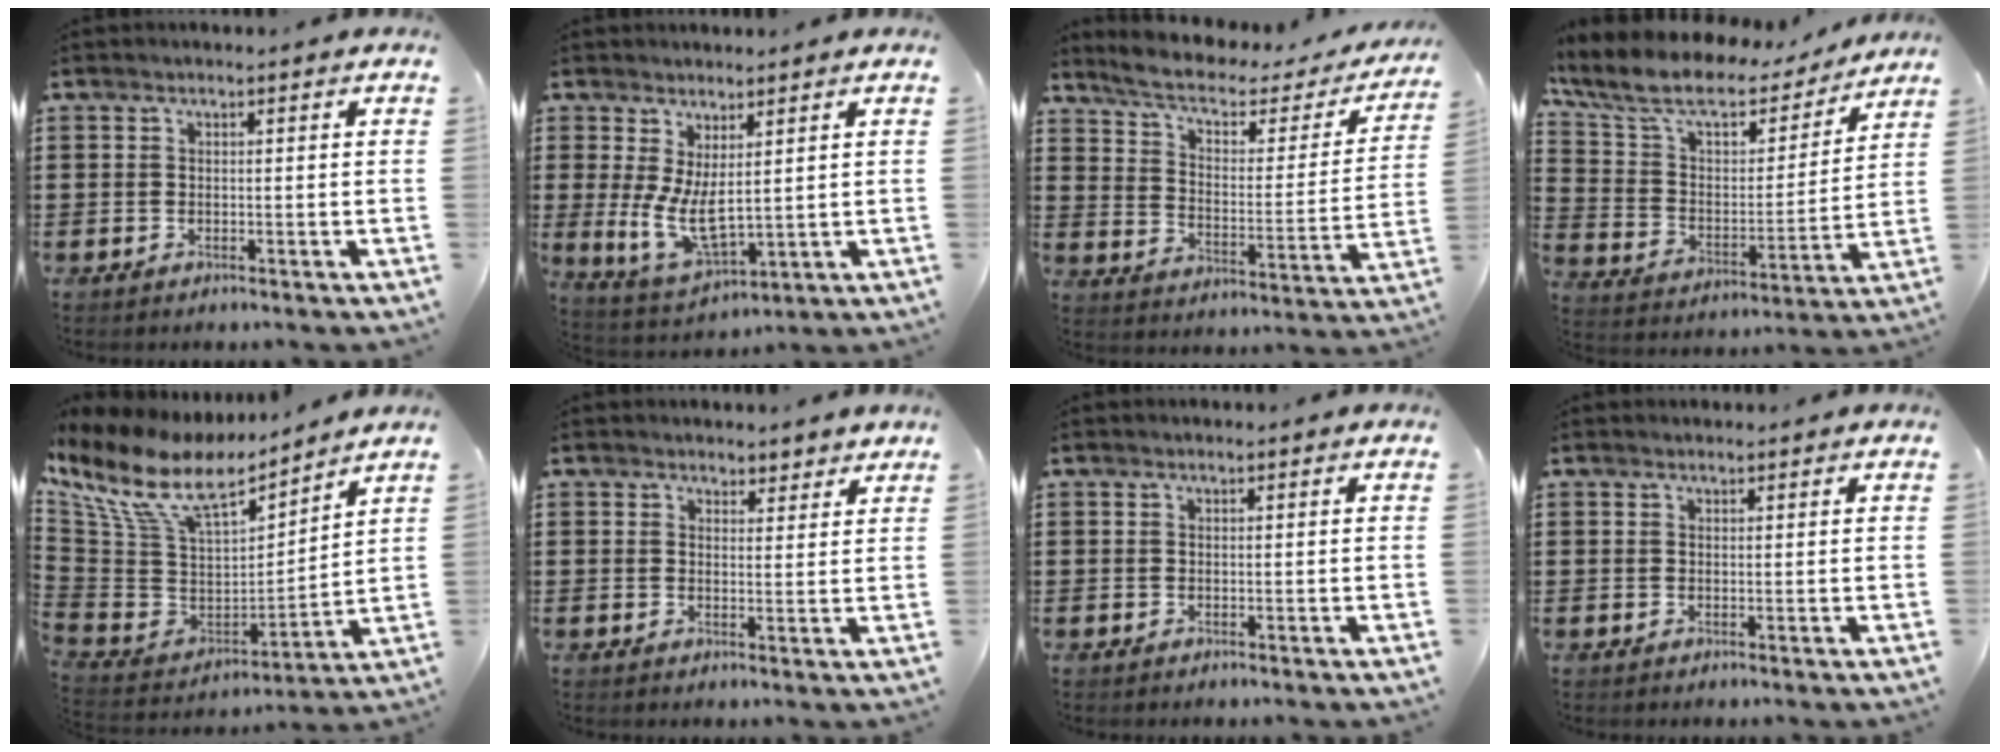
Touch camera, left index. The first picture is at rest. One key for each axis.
{"total": 6.9, "fx": 1.5, "fy": 2.9, "fz": 6.1, "tx": -0.144, "ty": -0.018, "tz": 0.027}
{"total": 5.2, "fx": 3.7, "fy": 2.1, "fz": 3.0, "tx": -0.078, "ty": -0.022, "tz": 0.057}
{"total": 9.4, "fx": 7.3, "fy": 3.9, "fz": 4.6, "tx": -0.124, "ty": -0.039, "tz": 0.123}
{"total": 12.6, "fx": 8.1, "fy": 5.7, "fz": 7.7, "tx": -0.187, "ty": -0.047, "tz": 0.141}
{"total": 2.8, "fx": 2.6, "fy": 1.0, "fz": 0.1, "tx": -0.002, "ty": -0.004, "tz": 0.046}
{"total": 0.0}
{"total": 0.8, "fx": 0.8, "fy": 0.2, "fz": 0.0, "tx": -0.002, "ty": 0.001, "tz": 0.016}